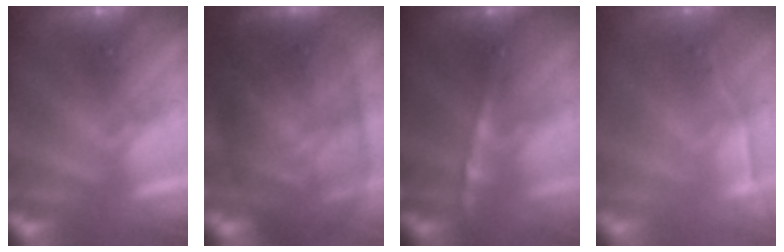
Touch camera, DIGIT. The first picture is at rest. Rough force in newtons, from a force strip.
{"total": 8.9}
{"total": 6.5}
{"total": 1.9}